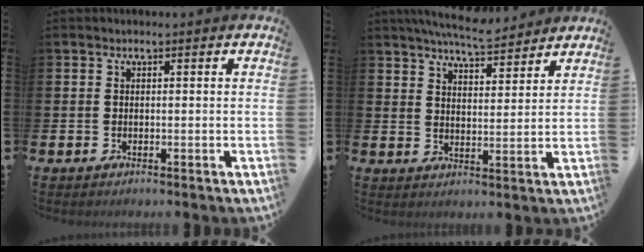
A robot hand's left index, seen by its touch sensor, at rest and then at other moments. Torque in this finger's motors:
{"motor_torque": [1.10, -1.03, 0.77, 0.21]}